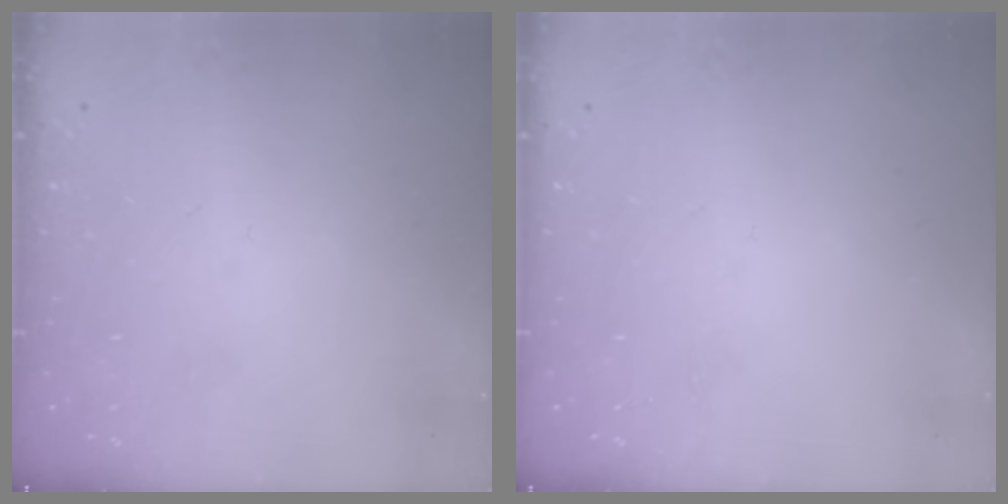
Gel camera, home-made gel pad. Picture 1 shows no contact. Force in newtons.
{"total": 0.0}